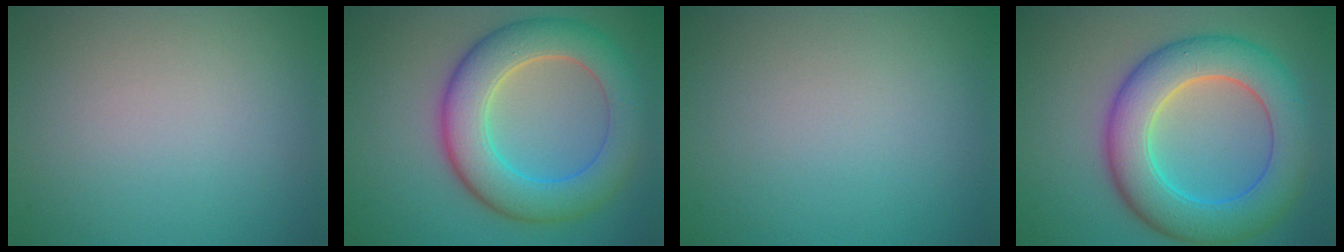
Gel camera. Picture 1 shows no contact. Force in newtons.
{"total": 8.0, "press": 8.0, "slide": 0.3}
{"total": 0.0}
{"total": 9.1, "press": 9.1, "slide": 0.2}